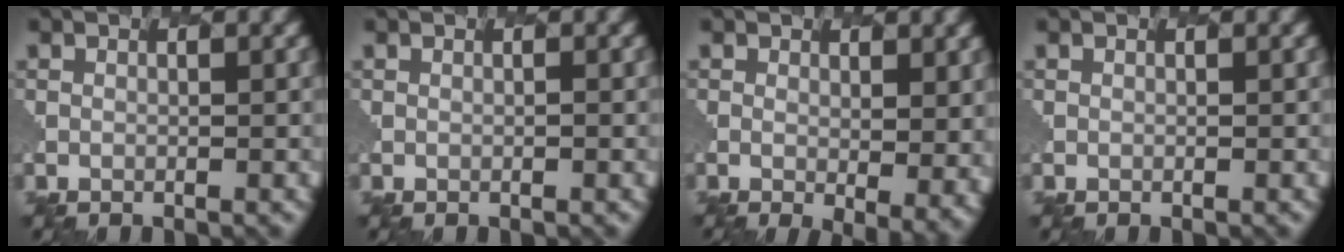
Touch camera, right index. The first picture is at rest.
{"total": 0.0}
{"total": 3.6, "force": [-0.5, 0.9, 3.5], "torque": [-0.057, -0.016, -0.001]}
{"total": 0.0}